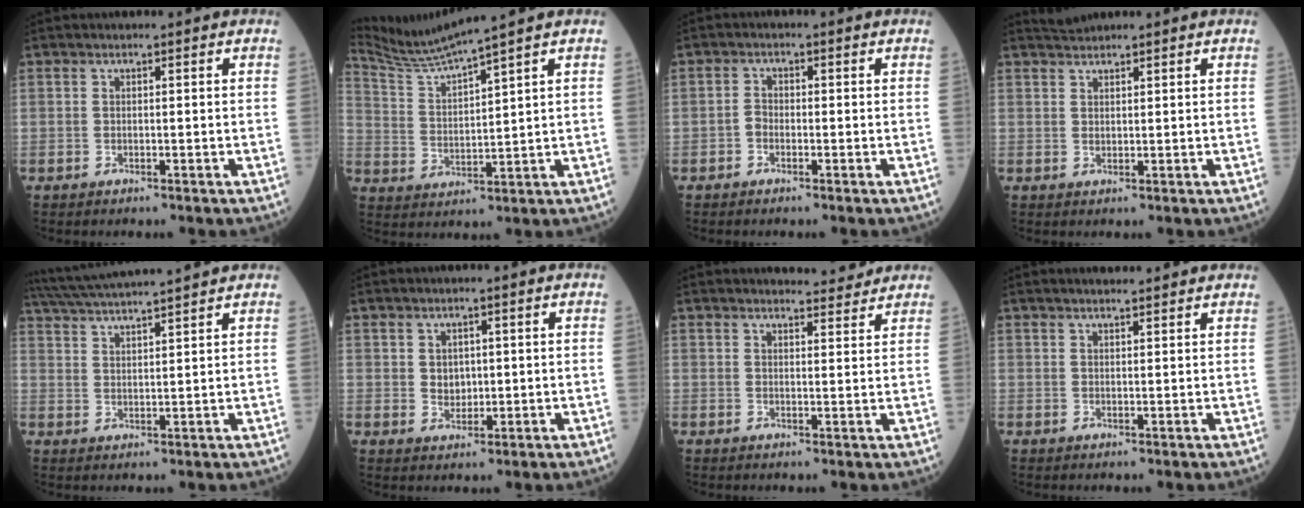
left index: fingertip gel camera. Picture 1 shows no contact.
{"total": 7.7, "force": [6.9, -2.5, 2.2], "torque": [-0.061, -0.006, 0.146]}
{"total": 1.3, "force": [-0.7, 0.8, 0.8], "torque": [-0.013, 0.003, -0.016]}
{"total": 1.9, "force": [1.9, 0.1, 0.0], "torque": [-0.005, 0.009, 0.041]}
{"total": 12.6, "force": [11.4, -1.0, 5.3], "torque": [-0.105, 0.025, 0.178]}
{"total": 2.5, "force": [0.5, 2.0, 1.4], "torque": [-0.028, 0.002, 0.014]}
{"total": 5.3, "force": [5.1, 0.6, 0.9], "torque": [-0.013, -0.002, 0.059]}
{"total": 4.4, "force": [4.1, 0.4, 1.6], "torque": [-0.022, 0.023, 0.056]}